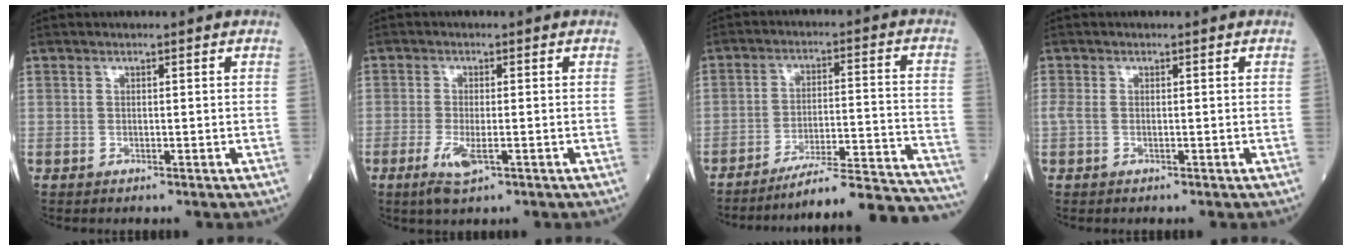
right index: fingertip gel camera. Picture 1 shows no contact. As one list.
[{"total": 4.0, "force": [-1.7, 0.9, 3.4], "torque": [-0.078, -0.008, -0.030]}, {"total": 21.8, "force": [-20.8, -0.5, 6.5], "torque": [-0.043, 0.006, -0.286]}, {"total": 1.4, "force": [-0.1, 0.7, 1.2], "torque": [-0.044, 0.004, 0.002]}]